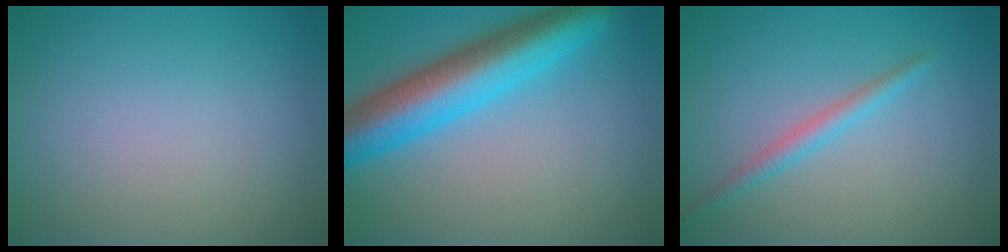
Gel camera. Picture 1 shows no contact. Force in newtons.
{"total": 8.4, "press": 8.4, "slide": 0.2}
{"total": 1.8, "press": 1.8, "slide": 0.1}